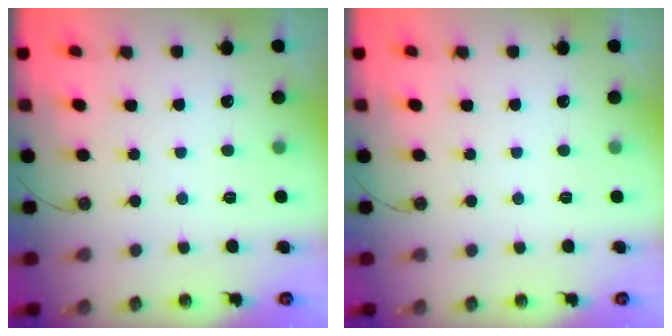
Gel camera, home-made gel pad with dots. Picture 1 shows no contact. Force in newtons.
{"total": 0.0}